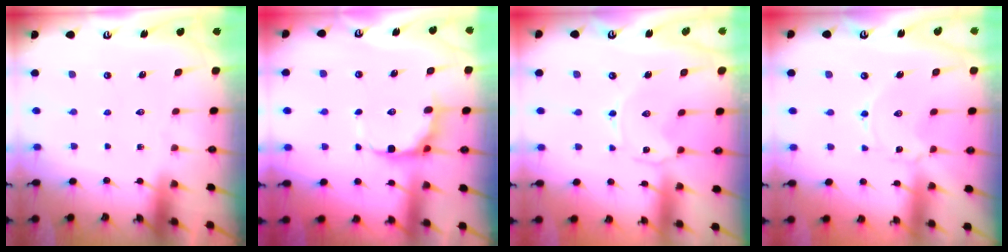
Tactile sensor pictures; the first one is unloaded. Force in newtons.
{"total": 8.9, "press": 8.2, "slide": 3.4}
{"total": 0.8, "press": 0.7, "slide": 0.1}
{"total": 0.8, "press": 0.8, "slide": 0.2}